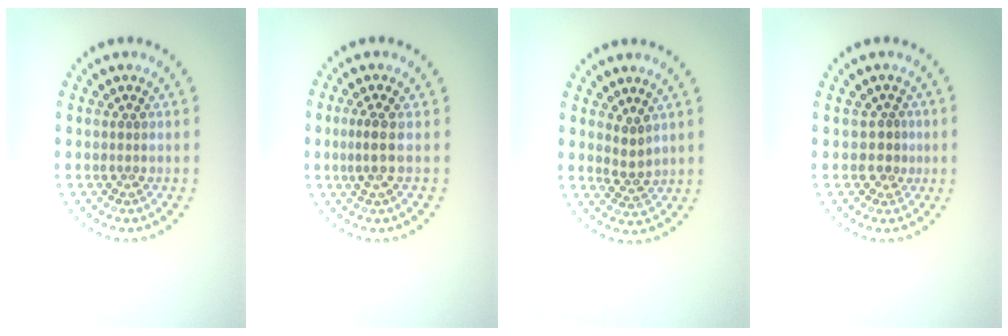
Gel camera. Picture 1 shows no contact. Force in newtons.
{"total": 2.0, "press": 1.5, "slide": 1.3}
{"total": 1.8, "press": 1.3, "slide": 1.2}
{"total": 1.5, "press": 1.3, "slide": 0.8}